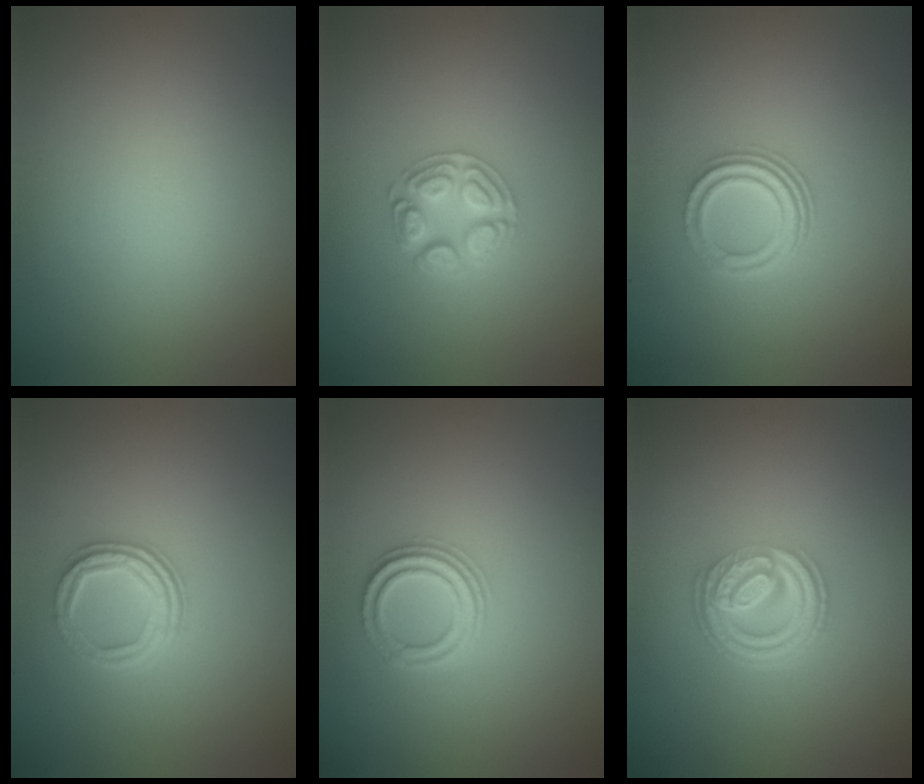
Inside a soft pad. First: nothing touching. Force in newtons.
{"total": 2.5, "press": 2.5, "slide": 0.4}
{"total": 3.0, "press": 2.2, "slide": 2.1}
{"total": 3.1, "press": 2.4, "slide": 1.9}
{"total": 2.4, "press": 2.2, "slide": 0.8}
{"total": 4.9, "press": 3.4, "slide": 3.5}